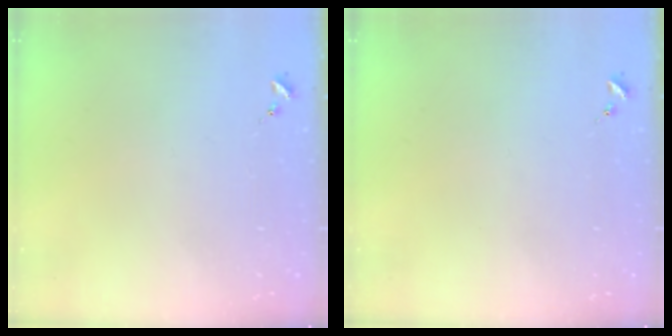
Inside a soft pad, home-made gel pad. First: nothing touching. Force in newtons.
{"total": 0.0}